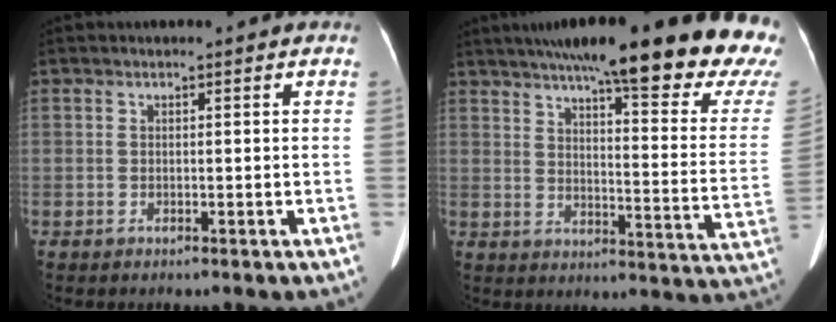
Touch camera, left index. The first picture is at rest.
{"total": 29.3, "force": [23.3, 3.2, 17.5], "torque": [-0.205, -0.043, 0.288]}